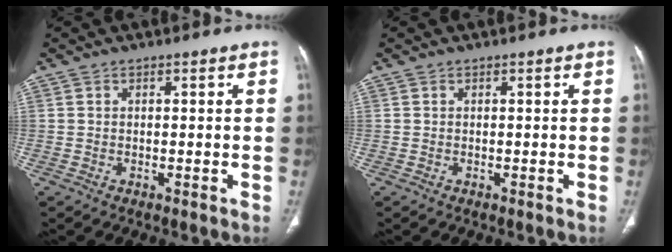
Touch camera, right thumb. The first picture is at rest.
{"total": 0.0}